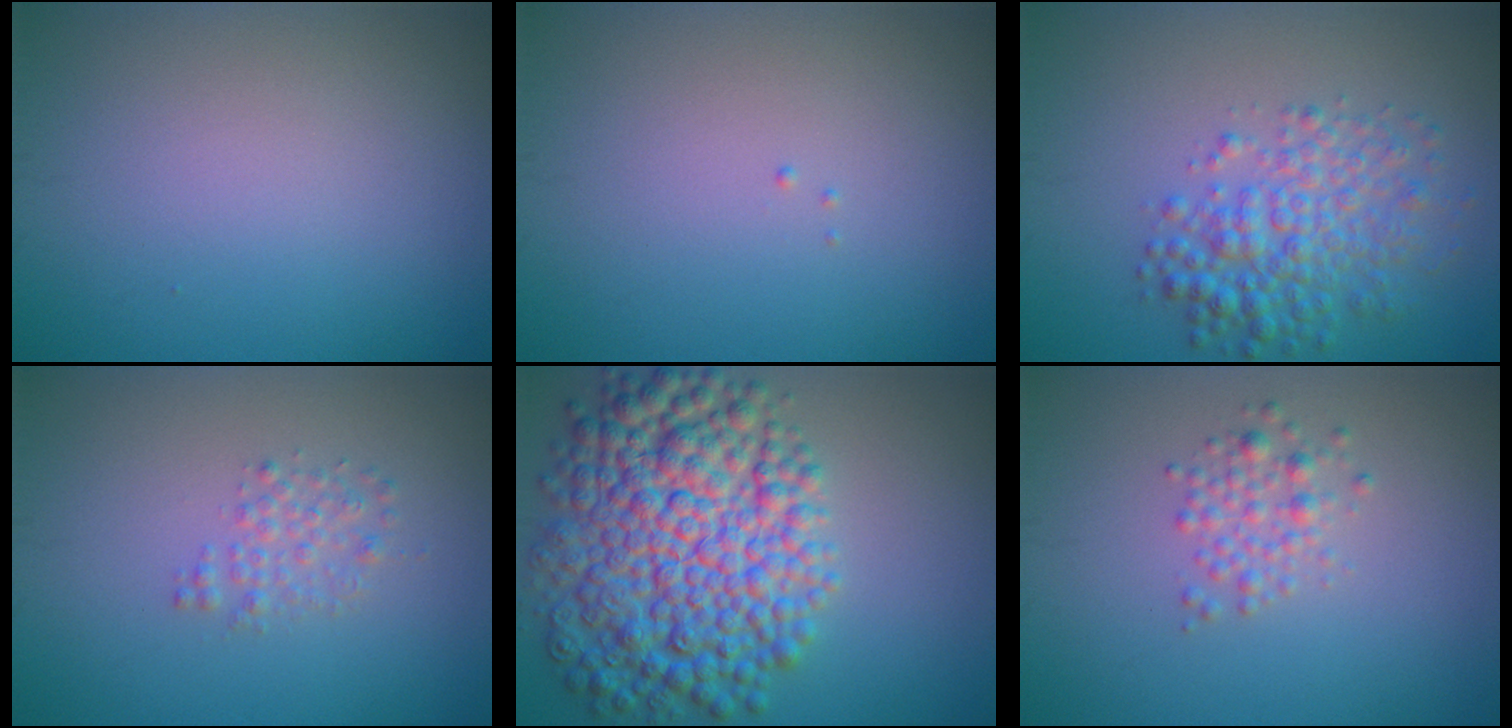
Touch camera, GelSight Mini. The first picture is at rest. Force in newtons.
{"total": 0.0}
{"total": 4.5, "press": 4.5, "slide": 0.1}
{"total": 1.6, "press": 1.6, "slide": 0.0}
{"total": 11.2, "press": 11.2, "slide": 0.1}
{"total": 1.9, "press": 1.9, "slide": 0.1}